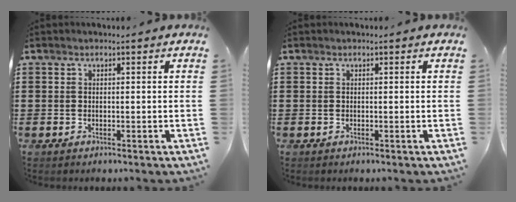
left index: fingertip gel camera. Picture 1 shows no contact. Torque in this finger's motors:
{"motor_torque": [0.00, 0.00, 0.00, -0.01]}